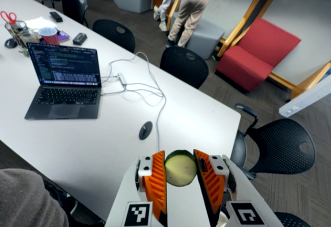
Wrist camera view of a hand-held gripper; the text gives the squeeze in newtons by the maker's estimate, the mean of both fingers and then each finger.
{"total": 13.1, "left": 14.1, "right": 12.1}